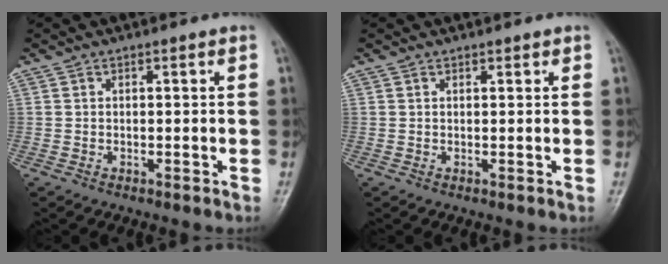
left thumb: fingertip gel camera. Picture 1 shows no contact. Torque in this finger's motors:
{"motor_torque": [-0.23, -0.14, 0.02, -0.09, -0.01]}